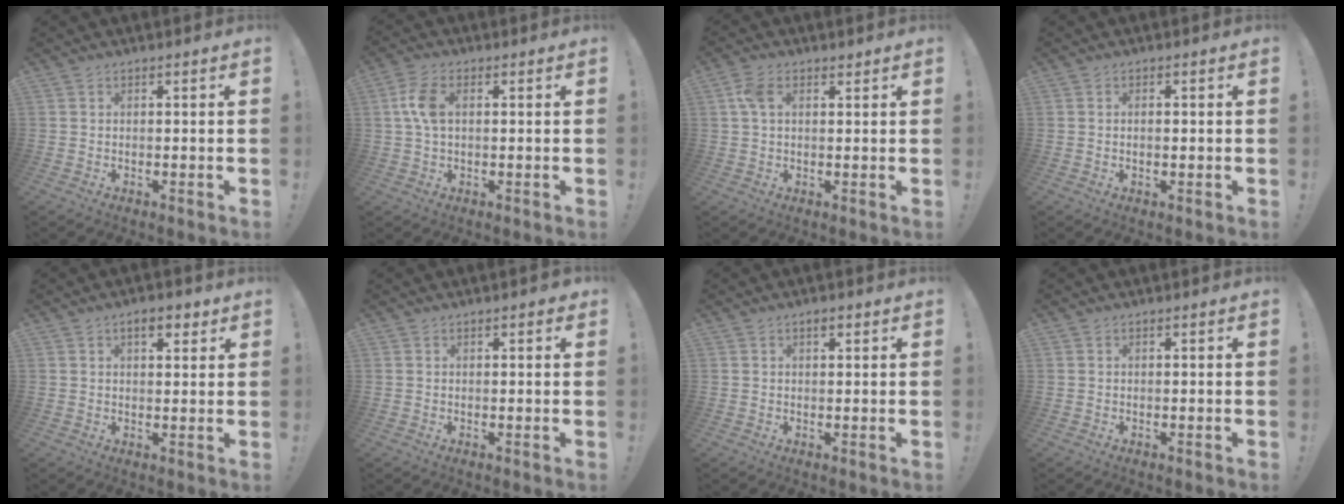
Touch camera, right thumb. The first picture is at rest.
{"total": 7.2, "force": [1.1, 4.2, 5.8], "torque": [-0.110, 0.003, 0.019]}
{"total": 4.4, "force": [1.7, 2.6, 3.1], "torque": [-0.058, 0.004, 0.033]}
{"total": 0.8, "force": [-0.2, 0.2, 0.8], "torque": [-0.011, 0.000, -0.004]}
{"total": 4.9, "force": [2.8, 2.1, 3.5], "torque": [-0.040, -0.008, 0.042]}
{"total": 1.0, "force": [0.4, 0.6, 0.7], "torque": [-0.005, 0.000, 0.004]}
{"total": 1.8, "force": [1.1, 0.8, 1.1], "torque": [-0.015, 0.000, 0.017]}
{"total": 0.0}